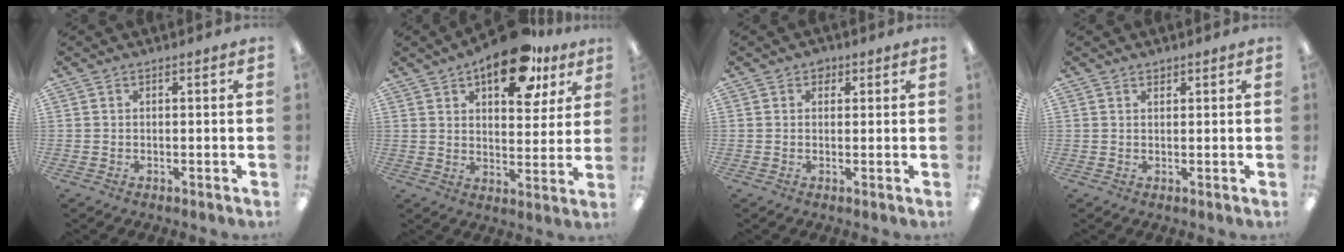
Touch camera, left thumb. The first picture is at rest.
{"total": 16.2, "force": [9.9, 7.3, 10.6], "torque": [-0.135, -0.039, 0.159]}
{"total": 2.1, "force": [1.2, 1.5, 0.8], "torque": [-0.002, -0.002, 0.017]}
{"total": 1.0, "force": [0.9, 0.5, 0.3], "torque": [0.002, -0.003, 0.015]}